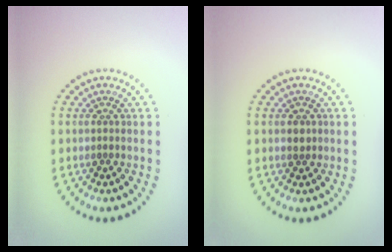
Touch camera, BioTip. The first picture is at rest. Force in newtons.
{"total": 1.1, "press": 1.0, "slide": 0.3}